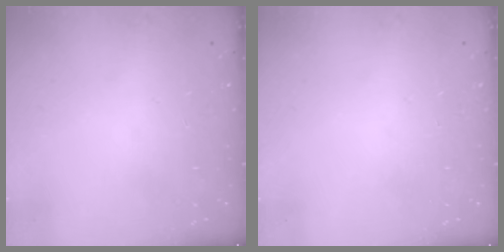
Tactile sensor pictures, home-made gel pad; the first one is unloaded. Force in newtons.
{"total": 0.0}